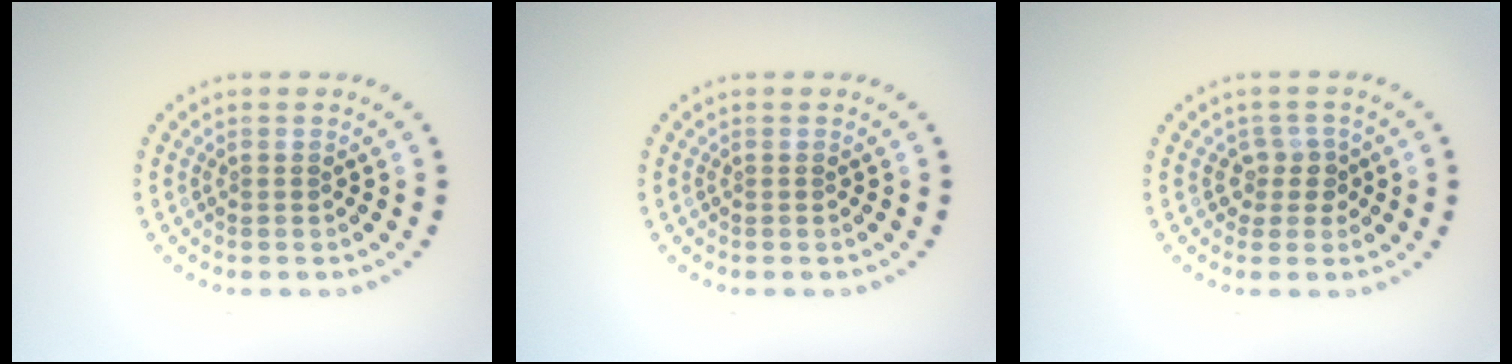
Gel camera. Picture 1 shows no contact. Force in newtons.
{"total": 0.0}
{"total": 1.8, "press": 1.4, "slide": 1.2}